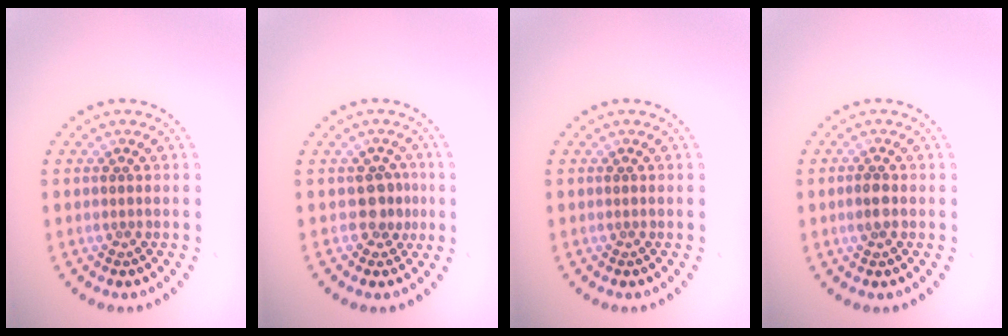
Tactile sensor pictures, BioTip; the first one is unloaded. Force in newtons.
{"total": 2.0, "press": 1.7, "slide": 1.1}
{"total": 0.0}
{"total": 1.4, "press": 1.3, "slide": 0.3}